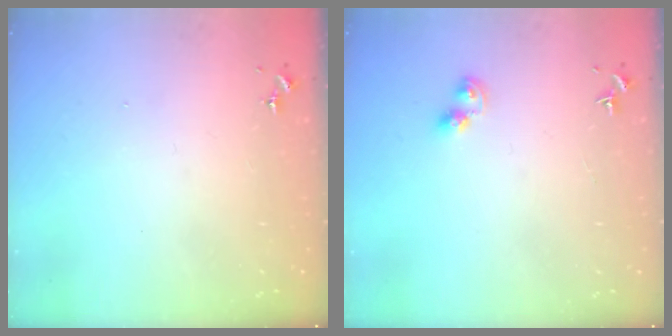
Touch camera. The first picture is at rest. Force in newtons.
{"total": 4.5, "press": 4.5, "slide": 0.2}